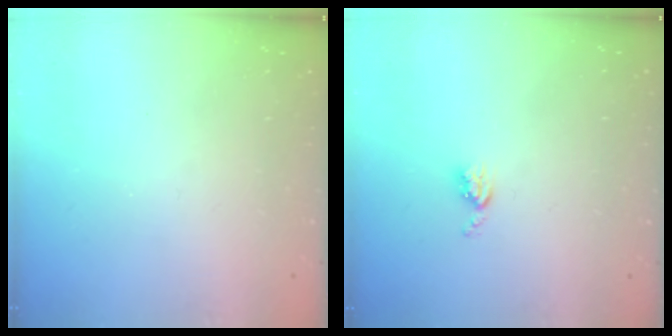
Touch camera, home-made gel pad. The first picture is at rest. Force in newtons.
{"total": 4.4, "press": 4.4, "slide": 0.7}